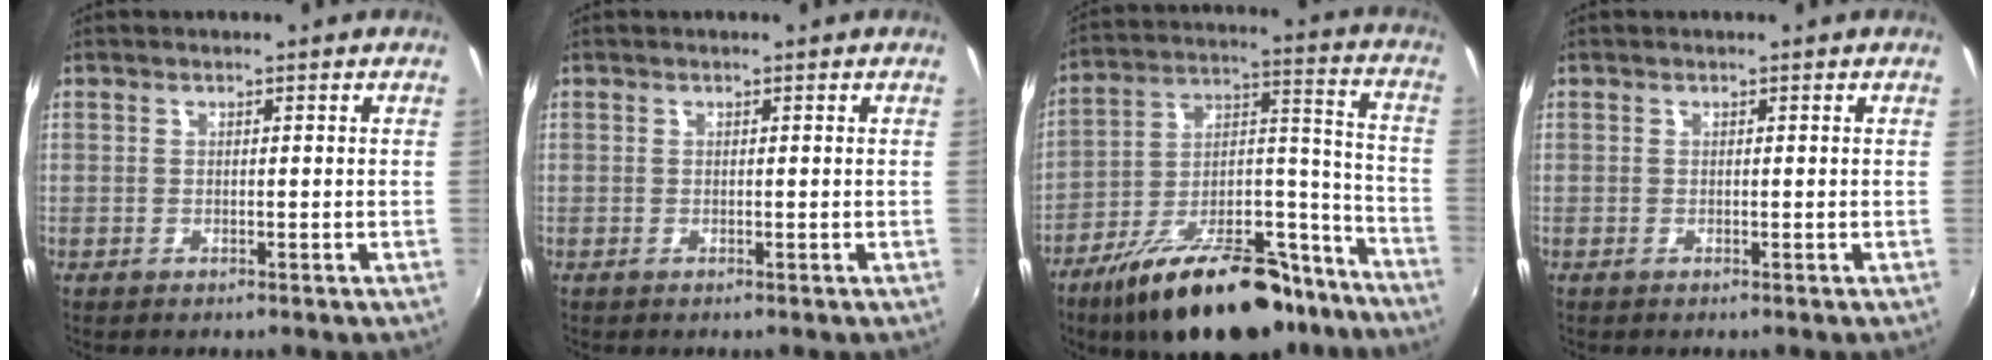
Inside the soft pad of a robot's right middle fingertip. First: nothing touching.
{"total": 0.0}
{"total": 26.8, "force": [-18.9, 10.4, 15.8], "torque": [-0.238, 0.021, -0.276]}
{"total": 0.0}